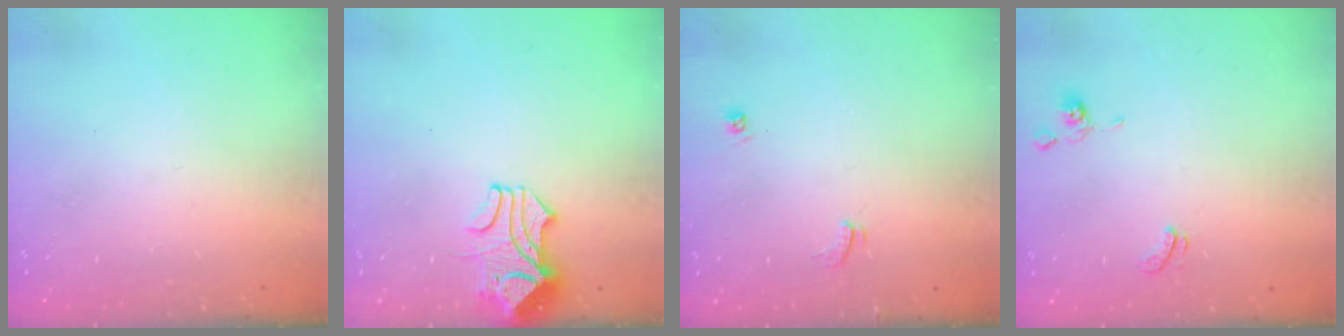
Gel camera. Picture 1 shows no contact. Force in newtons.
{"total": 1.9, "press": 1.5, "slide": 1.1}
{"total": 3.3, "press": 3.3, "slide": 0.3}
{"total": 1.7, "press": 1.6, "slide": 0.3}